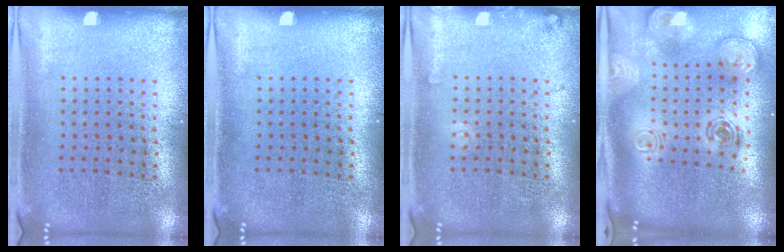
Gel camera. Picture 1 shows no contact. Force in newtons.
{"total": 0.0}
{"total": 1.0, "press": 1.0, "slide": 0.1}
{"total": 2.8, "press": 2.0, "slide": 2.0}